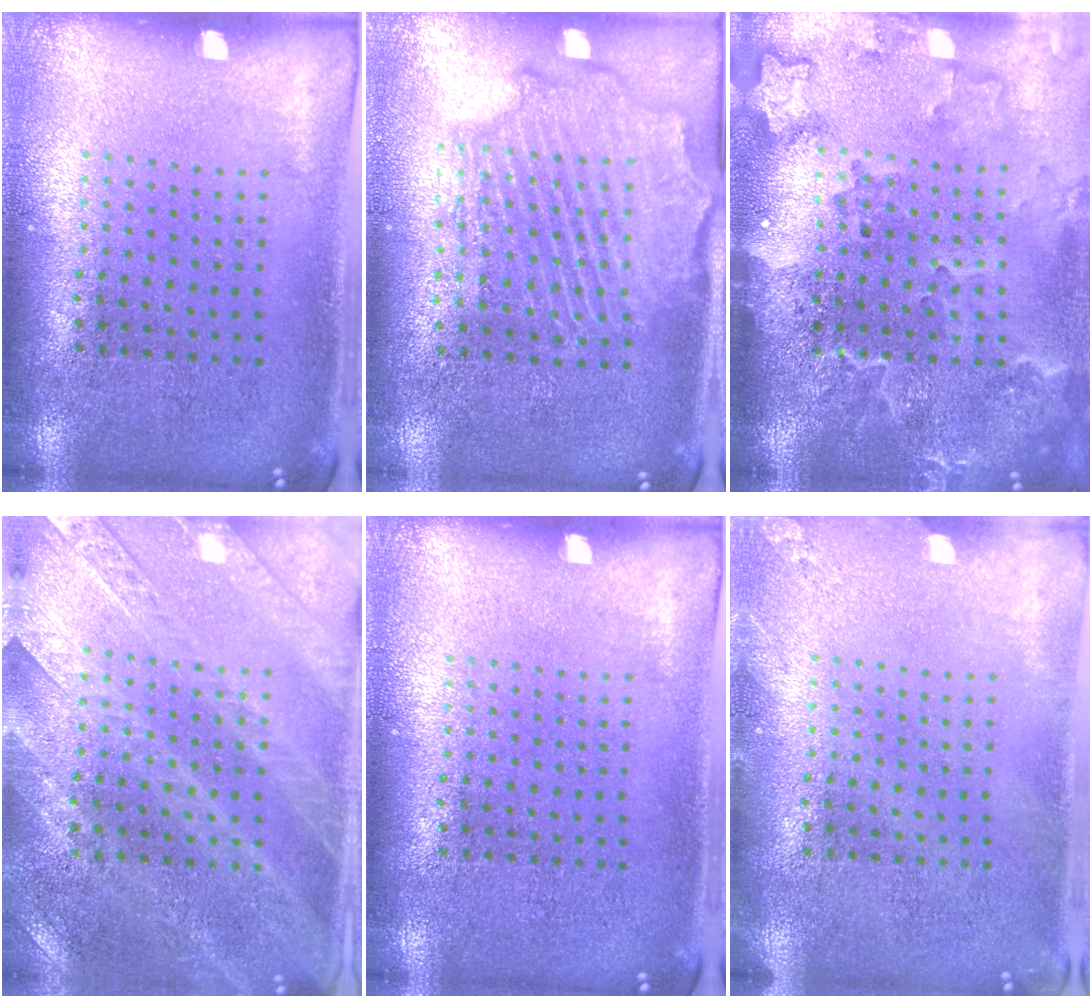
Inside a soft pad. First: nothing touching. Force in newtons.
{"total": 2.2, "press": 2.1, "slide": 0.5}
{"total": 2.9, "press": 2.3, "slide": 1.8}
{"total": 3.0, "press": 2.7, "slide": 1.1}
{"total": 0.0}
{"total": 1.0, "press": 1.0, "slide": 0.1}